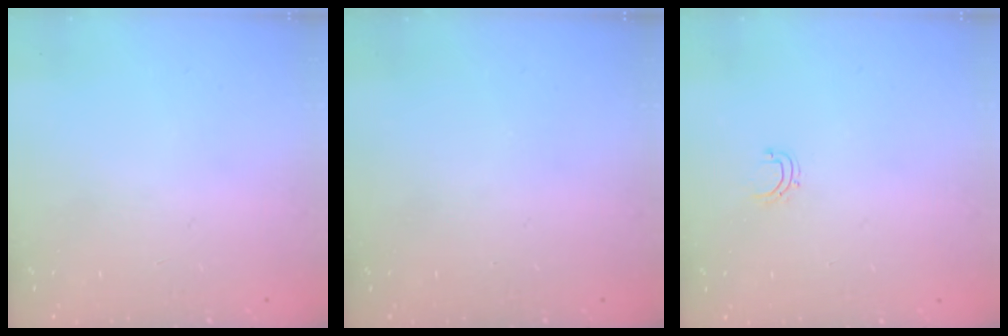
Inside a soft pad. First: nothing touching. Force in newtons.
{"total": 0.0}
{"total": 3.8, "press": 3.8, "slide": 0.3}